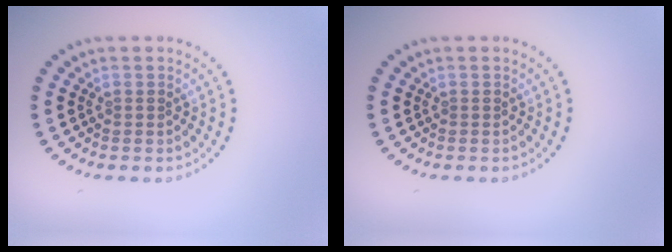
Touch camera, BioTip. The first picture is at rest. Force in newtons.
{"total": 0.0}